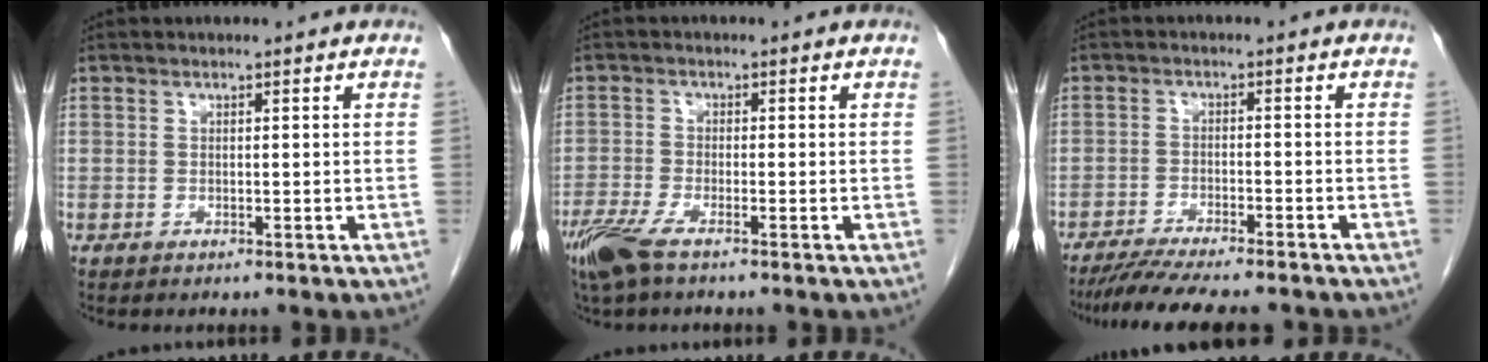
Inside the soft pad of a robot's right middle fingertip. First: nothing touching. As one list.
[{"total": 5.3, "force": [-3.7, 1.0, 3.7], "torque": [-0.081, -0.014, -0.073]}, {"total": 11.8, "force": [-10.4, 1.1, 5.7], "torque": [-0.080, -0.016, -0.154]}]